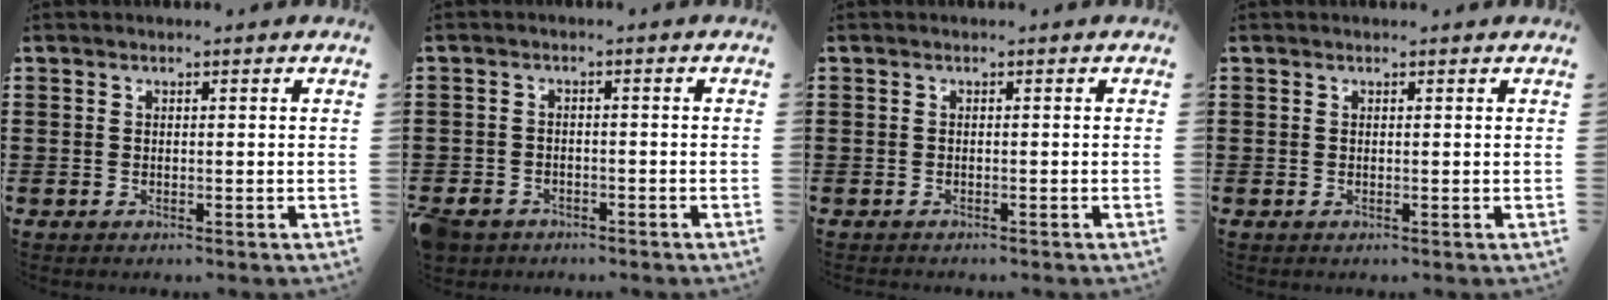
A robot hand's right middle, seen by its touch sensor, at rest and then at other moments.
{"total": 2.7, "force": [-2.4, 1.3, 0.4], "torque": [-0.028, -0.005, -0.055]}
{"total": 0.8, "force": [-0.7, 0.0, -0.2], "torque": [-0.004, 0.004, -0.016]}
{"total": 0.0}